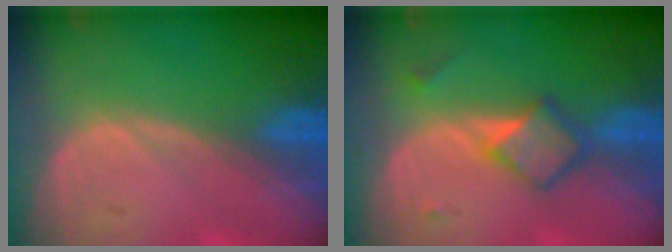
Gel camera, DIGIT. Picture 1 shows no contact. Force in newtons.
{"total": 4.7, "press": 4.5, "slide": 1.2}